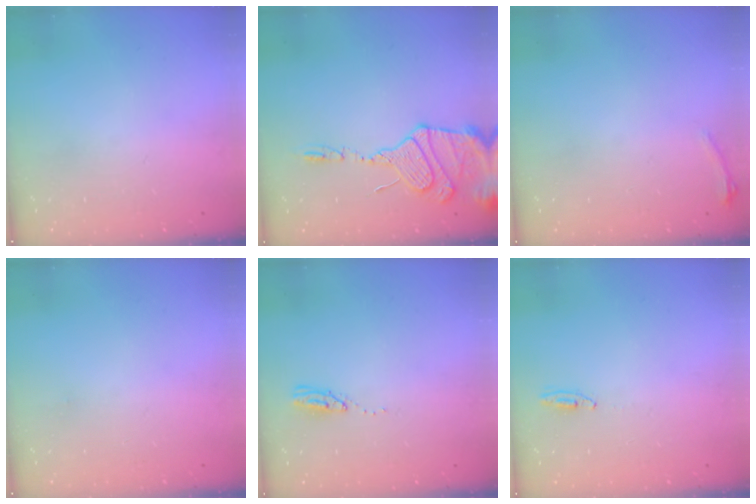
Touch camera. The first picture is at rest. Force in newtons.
{"total": 14.8, "press": 14.5, "slide": 2.9}
{"total": 5.0, "press": 4.7, "slide": 1.9}
{"total": 9.0, "press": 1.4, "slide": 8.9}
{"total": 3.6, "press": 3.5, "slide": 0.3}
{"total": 2.7, "press": 2.5, "slide": 1.0}